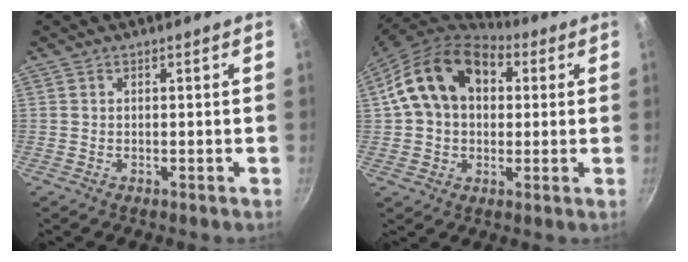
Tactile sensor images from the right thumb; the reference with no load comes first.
{"total": 17.2, "force": [4.8, 11.0, 12.4], "torque": [-0.196, 0.016, 0.068]}